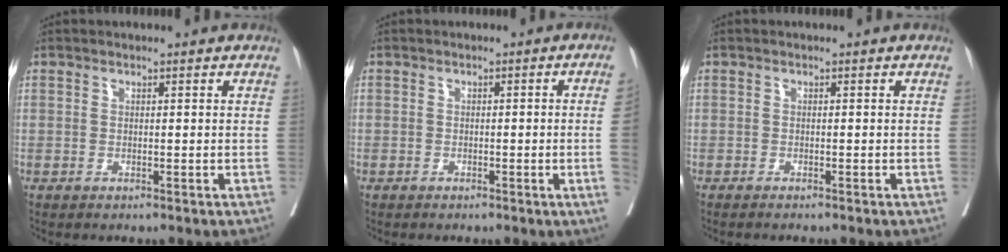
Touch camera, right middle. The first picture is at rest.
{"total": 2.8, "force": [-0.7, -0.5, 2.6], "torque": [-0.034, 0.003, -0.009]}
{"total": 0.9, "force": [-0.8, 0.1, 0.4], "torque": [-0.008, -0.002, -0.011]}